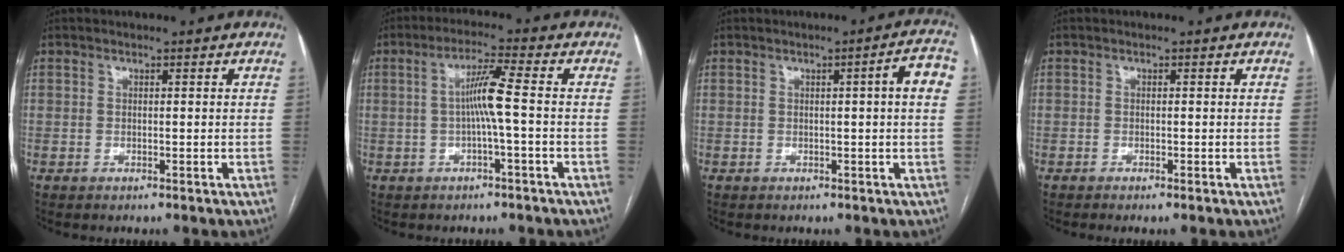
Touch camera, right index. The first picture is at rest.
{"total": 5.3, "force": [-0.4, -0.6, 5.3], "torque": [-0.097, 0.012, -0.007]}
{"total": 4.5, "force": [0.6, -0.2, 4.5], "torque": [-0.051, 0.006, 0.005]}
{"total": 0.7, "force": [-0.5, -0.1, 0.5], "torque": [-0.009, 0.000, -0.008]}